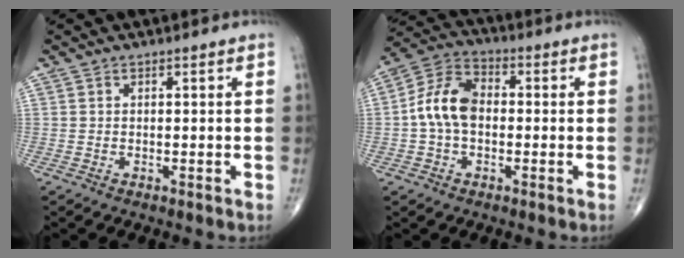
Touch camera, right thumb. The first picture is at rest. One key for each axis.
{"total": 9.9, "fx": -0.5, "fy": 6.7, "fz": 7.3, "tx": -0.132, "ty": 0.031, "tz": -0.022}